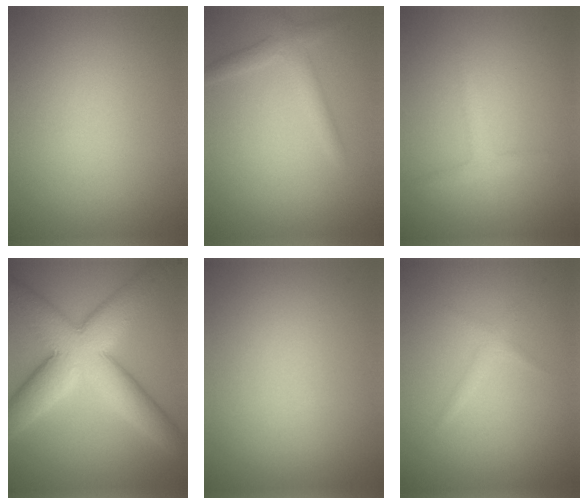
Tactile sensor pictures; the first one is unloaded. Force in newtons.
{"total": 2.3, "press": 2.3, "slide": 0.2}
{"total": 1.7, "press": 1.7, "slide": 0.0}
{"total": 10.7, "press": 10.7, "slide": 0.5}
{"total": 0.0}
{"total": 0.9, "press": 0.9, "slide": 0.1}